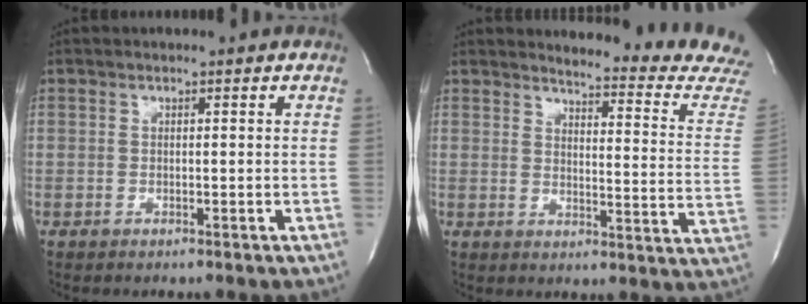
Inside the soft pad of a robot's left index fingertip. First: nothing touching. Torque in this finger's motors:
{"motor_torque": [0.26, -0.52, 0.24, -0.01]}